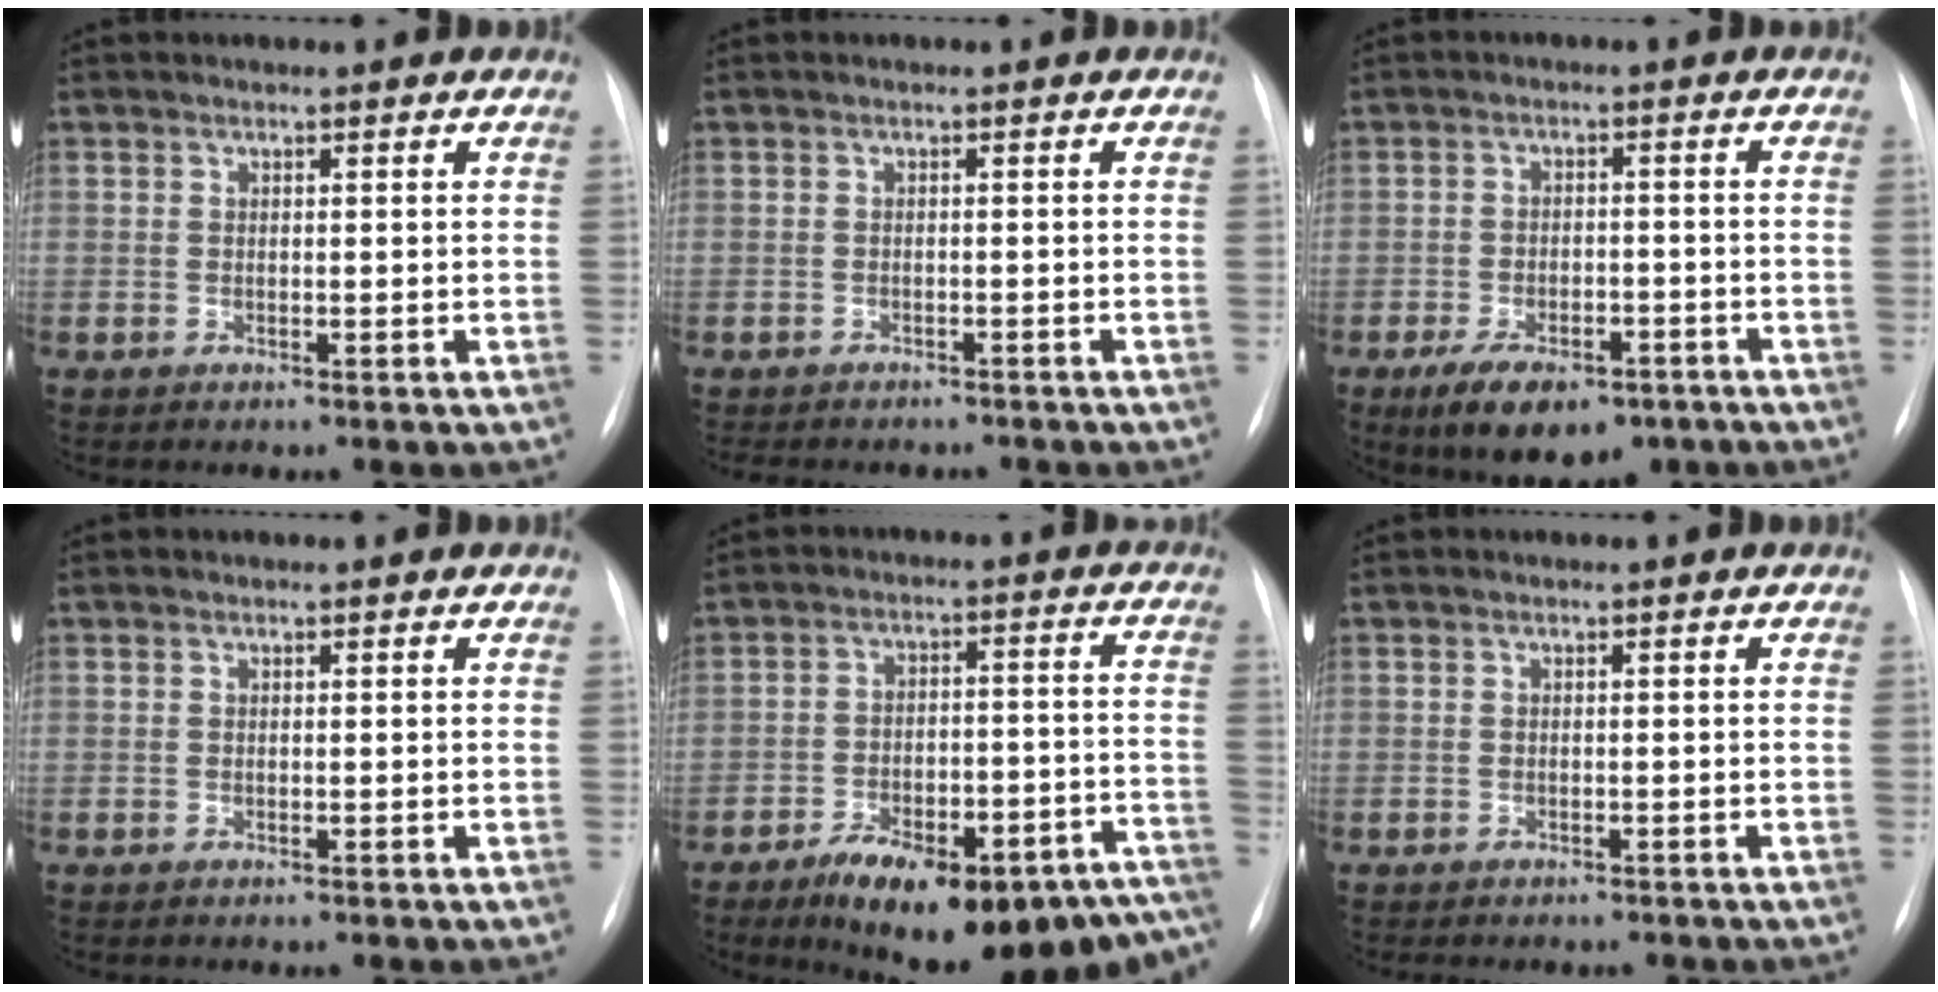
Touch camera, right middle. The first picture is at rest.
{"total": 8.5, "force": [-7.4, 2.7, 3.0], "torque": [-0.050, 0.000, -0.087]}
{"total": 10.9, "force": [-7.3, 5.0, 6.3], "torque": [-0.100, -0.005, -0.109]}
{"total": 0.0}
{"total": 23.1, "force": [-17.4, 7.3, 13.3], "torque": [-0.124, 0.034, -0.236]}
{"total": 3.3, "force": [-2.8, 1.3, 1.1], "torque": [-0.017, -0.005, -0.029]}